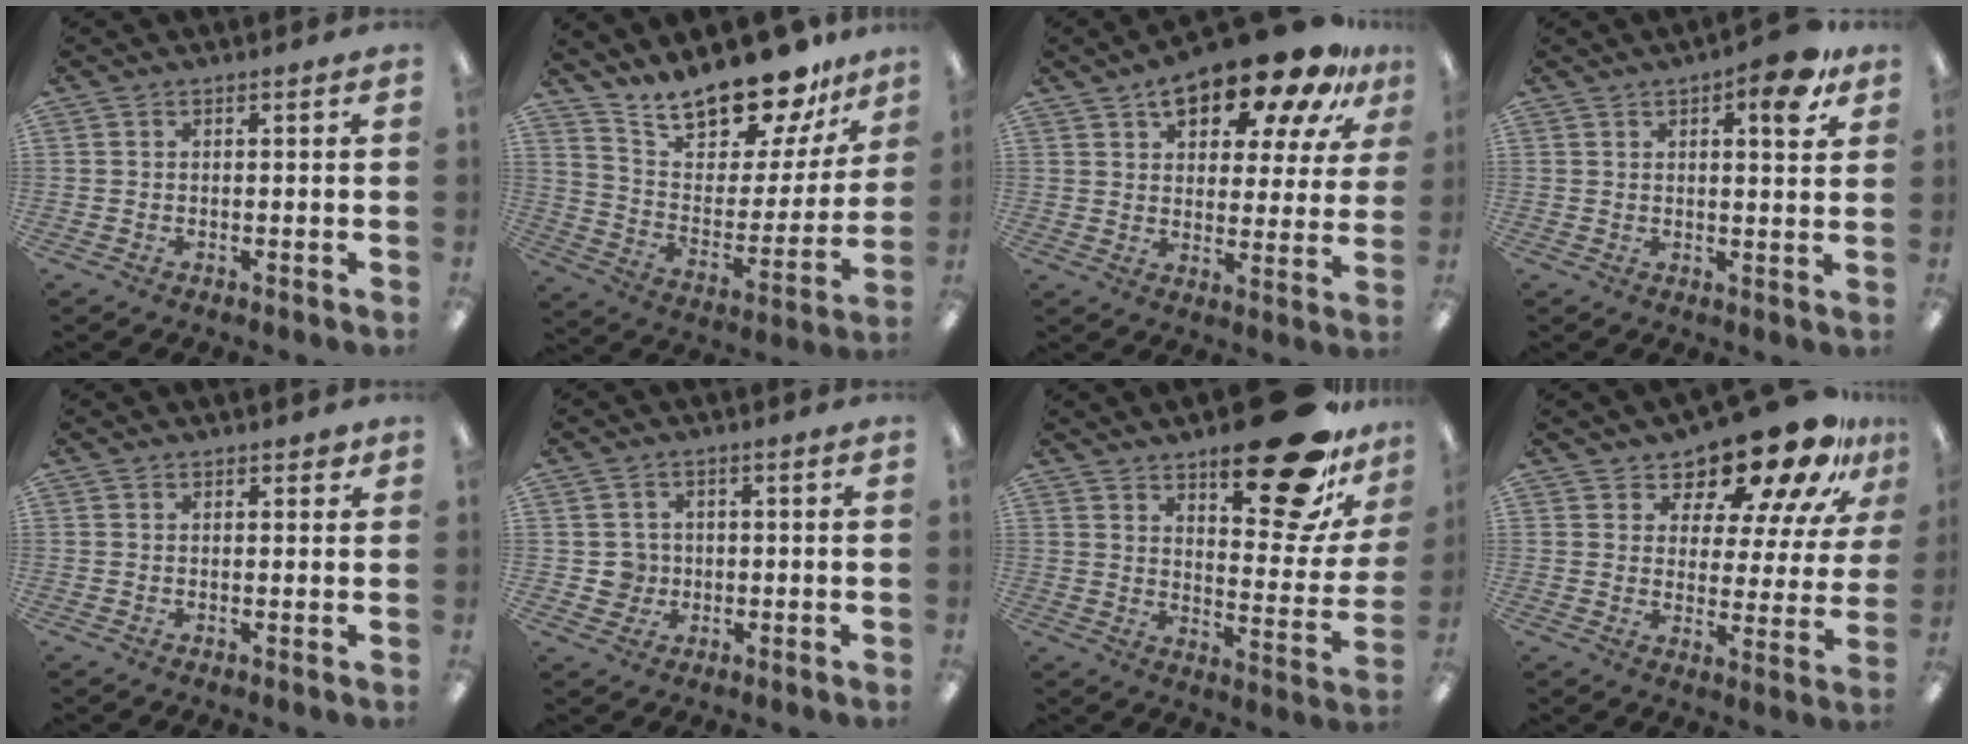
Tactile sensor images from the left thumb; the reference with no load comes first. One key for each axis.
{"total": 19.9, "fx": 17.4, "fy": 6.0, "fz": 7.6, "tx": -0.132, "ty": -0.129, "tz": 0.302}
{"total": 17.4, "fx": 12.4, "fy": 6.5, "fz": 10.4, "tx": -0.158, "ty": -0.071, "tz": 0.204}
{"total": 8.1, "fx": 4.5, "fy": 2.8, "fz": 6.2, "tx": -0.074, "ty": -0.018, "tz": 0.066}
{"total": 1.7, "fx": 1.2, "fy": 0.9, "fz": 0.7, "tx": -0.006, "ty": -0.001, "tz": 0.020}
{"total": 4.0, "fx": 0.1, "fy": 4.0, "fz": 0.3, "tx": -0.001, "ty": 0.002, "tz": -0.001}
{"total": 23.6, "fx": 15.9, "fy": 8.3, "fz": 15.4, "tx": -0.189, "ty": -0.109, "tz": 0.254}
{"total": 16.7, "fx": 13.9, "fy": 5.4, "fz": 7.7, "tx": -0.118, "ty": -0.106, "tz": 0.230}